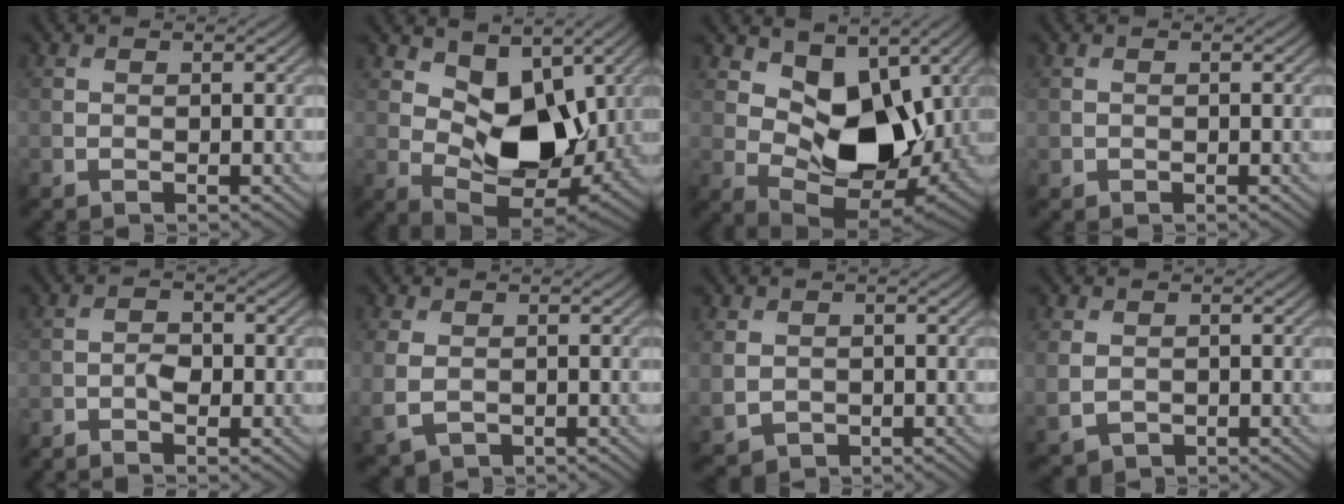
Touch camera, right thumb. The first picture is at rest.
{"total": 10.4, "force": [2.9, 6.5, 7.7], "torque": [-0.137, -0.018, 0.048]}
{"total": 11.7, "force": [3.0, 7.4, 8.5], "torque": [-0.146, -0.020, 0.054]}
{"total": 0.8, "force": [-0.2, 0.7, 0.1], "torque": [0.000, -0.006, -0.004]}
{"total": 2.2, "force": [-1.4, 0.9, 1.4], "torque": [-0.028, 0.003, -0.032]}
{"total": 4.3, "force": [-0.6, 3.1, 2.8], "torque": [-0.088, -0.012, -0.009]}
{"total": 3.0, "force": [0.0, 2.6, 1.5], "torque": [-0.051, -0.011, 0.005]}
{"total": 3.2, "force": [-0.1, 2.6, 1.8], "torque": [-0.057, -0.010, 0.002]}